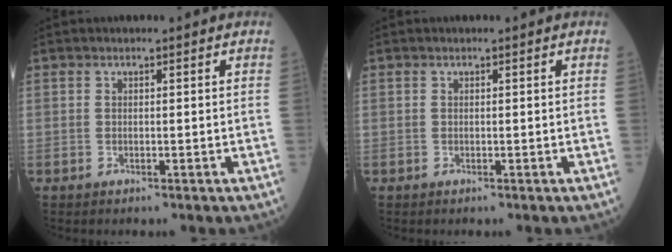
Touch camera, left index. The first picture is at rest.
{"total": 0.0}